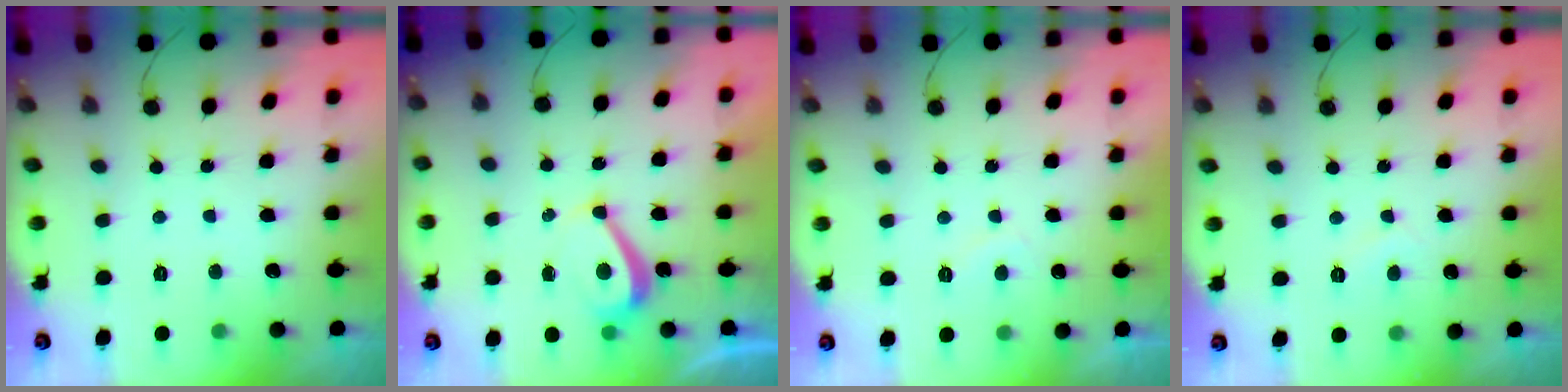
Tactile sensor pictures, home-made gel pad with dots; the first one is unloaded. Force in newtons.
{"total": 5.5, "press": 5.4, "slide": 0.8}
{"total": 1.6, "press": 1.5, "slide": 0.6}
{"total": 2.7, "press": 2.6, "slide": 0.5}